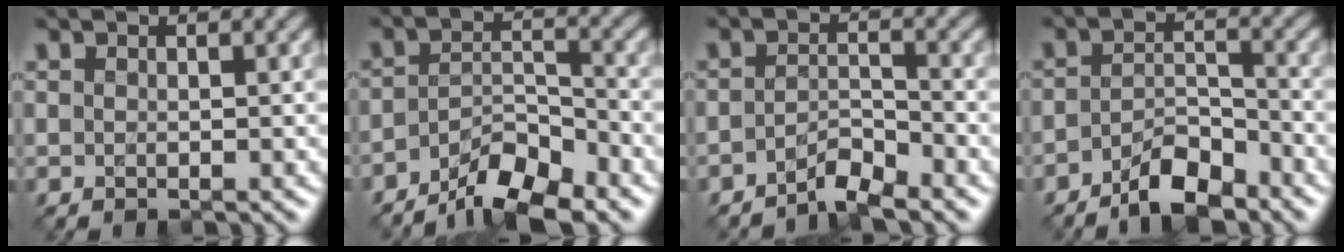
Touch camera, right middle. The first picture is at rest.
{"total": 6.0, "force": [-4.6, 1.7, 3.4], "torque": [-0.056, 0.002, -0.082]}
{"total": 2.7, "force": [-2.3, 0.5, 1.3], "torque": [-0.021, 0.008, -0.046]}
{"total": 4.4, "force": [-3.3, 1.4, 2.5], "torque": [-0.042, 0.005, -0.062]}